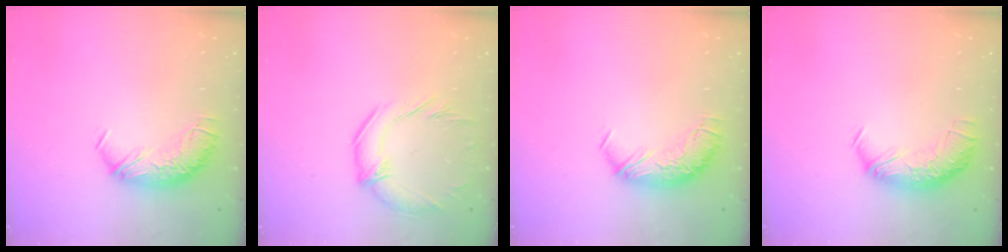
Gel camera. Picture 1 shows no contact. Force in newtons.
{"total": 2.9, "press": 2.5, "slide": 1.5}
{"total": 0.0}
{"total": 2.3, "press": 1.0, "slide": 2.1}